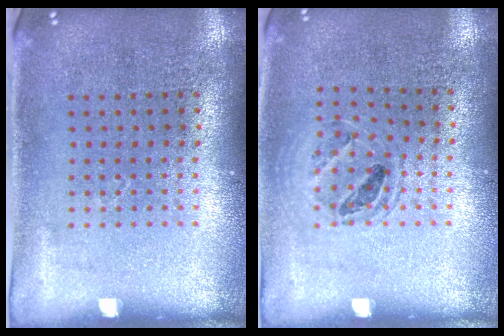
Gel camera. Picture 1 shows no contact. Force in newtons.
{"total": 1.0, "press": 1.0, "slide": 0.2}